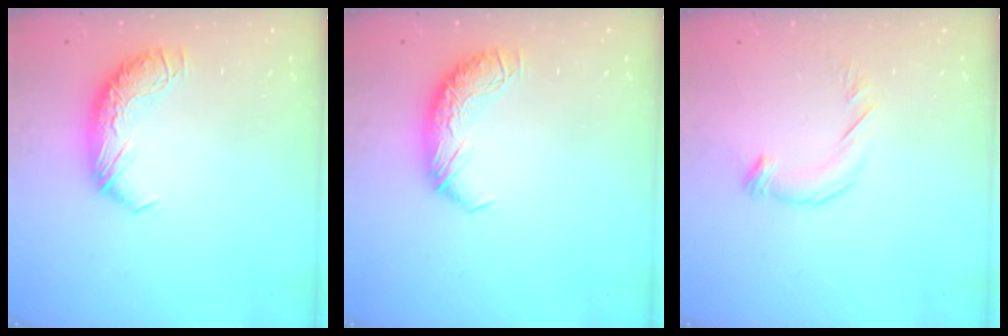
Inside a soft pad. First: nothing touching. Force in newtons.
{"total": 0.0}
{"total": 3.8, "press": 3.8, "slide": 0.4}